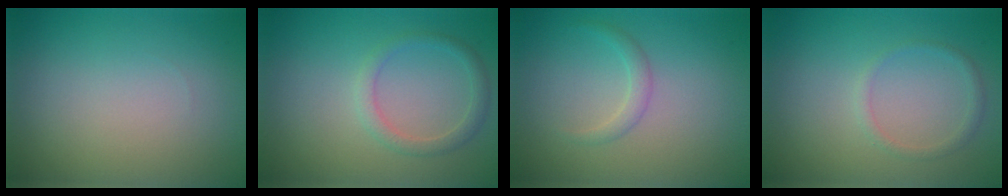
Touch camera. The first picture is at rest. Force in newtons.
{"total": 1.8, "press": 1.8, "slide": 0.0}
{"total": 1.2, "press": 1.2, "slide": 0.1}
{"total": 1.1, "press": 1.1, "slide": 0.0}